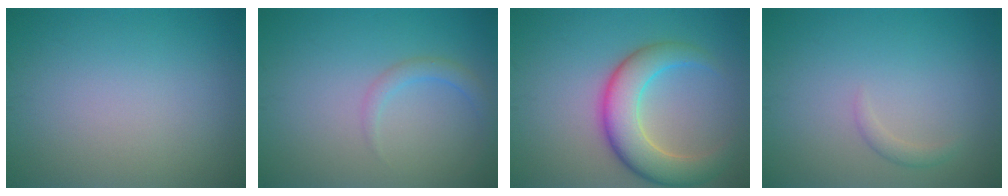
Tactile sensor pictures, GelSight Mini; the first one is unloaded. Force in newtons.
{"total": 1.6, "press": 1.6, "slide": 0.1}
{"total": 6.6, "press": 6.6, "slide": 0.2}
{"total": 1.0, "press": 1.0, "slide": 0.1}